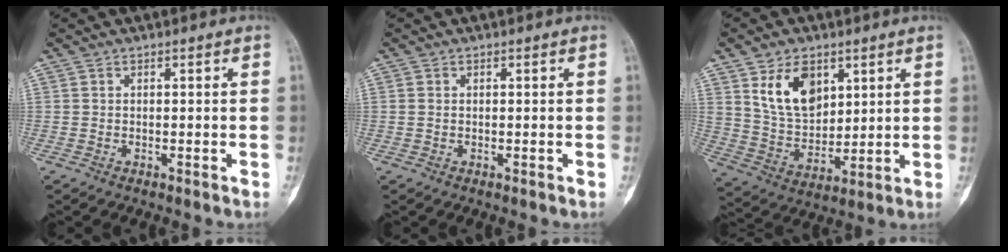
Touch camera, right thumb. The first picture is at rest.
{"total": 0.6, "force": [0.1, 0.5, 0.4], "torque": [-0.004, 0.002, 0.001]}
{"total": 12.1, "force": [5.5, 7.9, 7.4], "torque": [-0.097, -0.030, 0.116]}